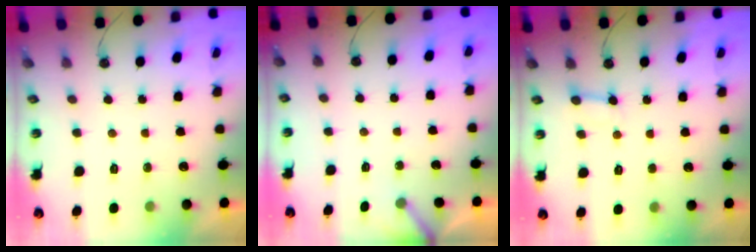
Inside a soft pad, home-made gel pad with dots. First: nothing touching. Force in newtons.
{"total": 2.5, "press": 2.5, "slide": 0.1}
{"total": 4.5, "press": 4.5, "slide": 0.3}